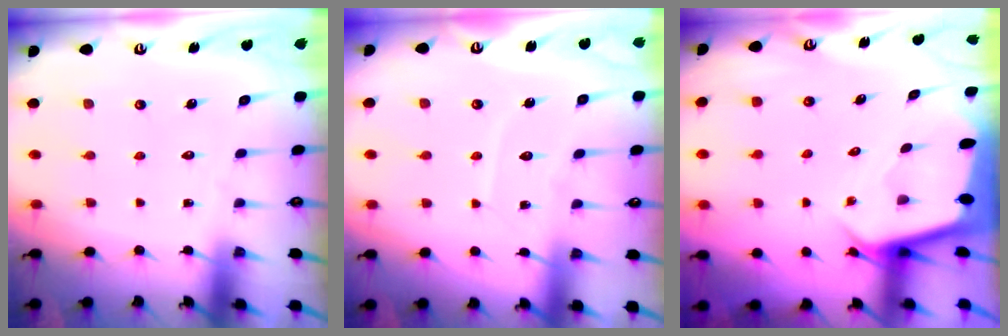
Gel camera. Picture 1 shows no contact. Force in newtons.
{"total": 5.5, "press": 5.5, "slide": 0.6}
{"total": 3.5, "press": 3.5, "slide": 0.3}